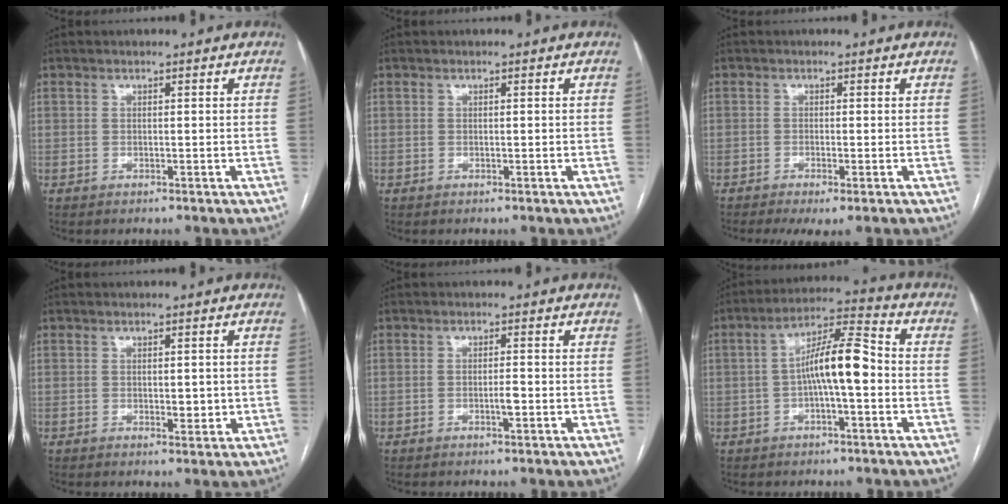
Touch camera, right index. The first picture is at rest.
{"total": 0.0}
{"total": 3.6, "force": [-2.2, 0.4, 2.9], "torque": [-0.044, -0.011, -0.034]}
{"total": 2.4, "force": [-0.2, 1.2, 2.1], "torque": [-0.027, -0.002, 0.004]}
{"total": 1.6, "force": [-0.5, 0.2, 1.5], "torque": [-0.026, 0.001, -0.008]}
{"total": 9.5, "force": [-1.0, 1.7, 9.3], "torque": [-0.165, 0.029, -0.021]}